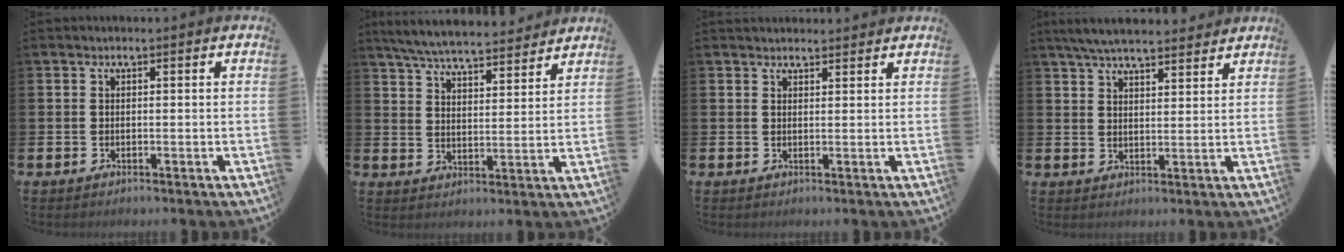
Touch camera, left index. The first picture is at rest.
{"total": 6.7, "force": [6.5, 0.9, 1.6], "torque": [-0.056, -0.036, 0.116]}
{"total": 1.9, "force": [1.8, 0.5, 0.0], "torque": [0.010, -0.006, 0.031]}
{"total": 5.8, "force": [5.5, 0.9, 1.7], "torque": [-0.043, -0.020, 0.101]}